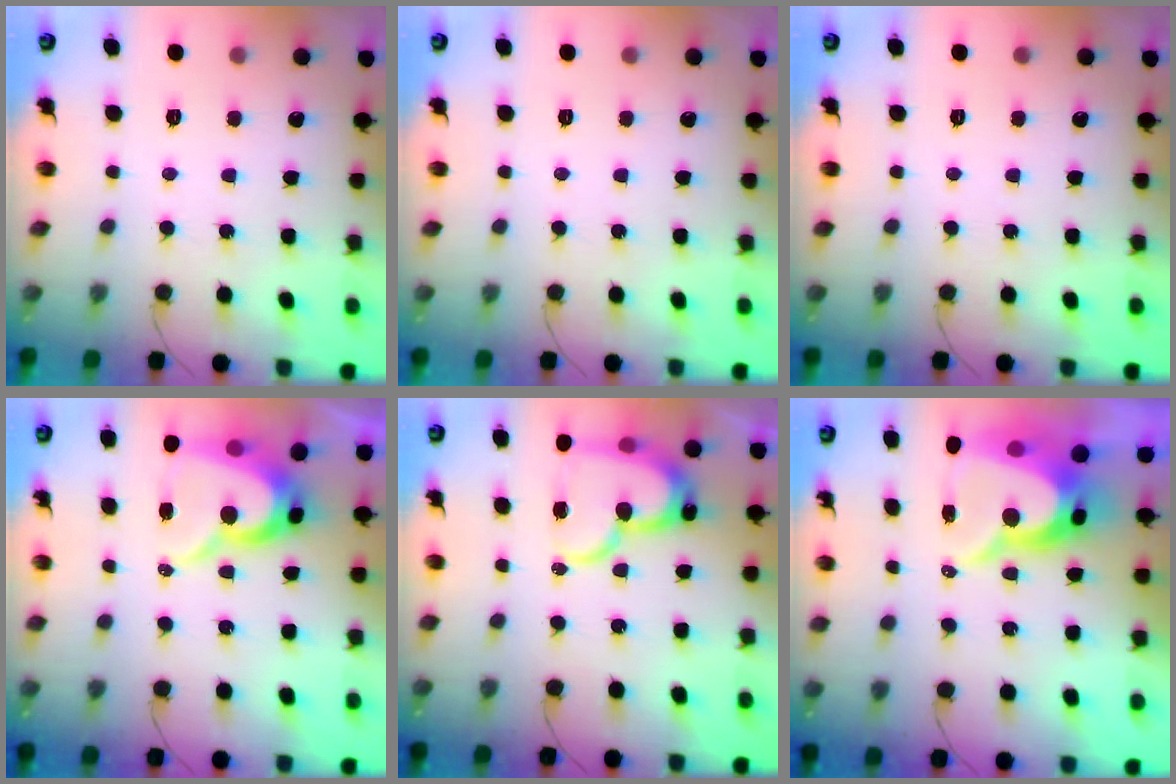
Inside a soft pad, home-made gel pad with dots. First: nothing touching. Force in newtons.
{"total": 0.0}
{"total": 0.0}
{"total": 12.7, "press": 12.7, "slide": 1.2}
{"total": 17.5, "press": 17.5, "slide": 1.2}
{"total": 12.3, "press": 12.2, "slide": 0.9}